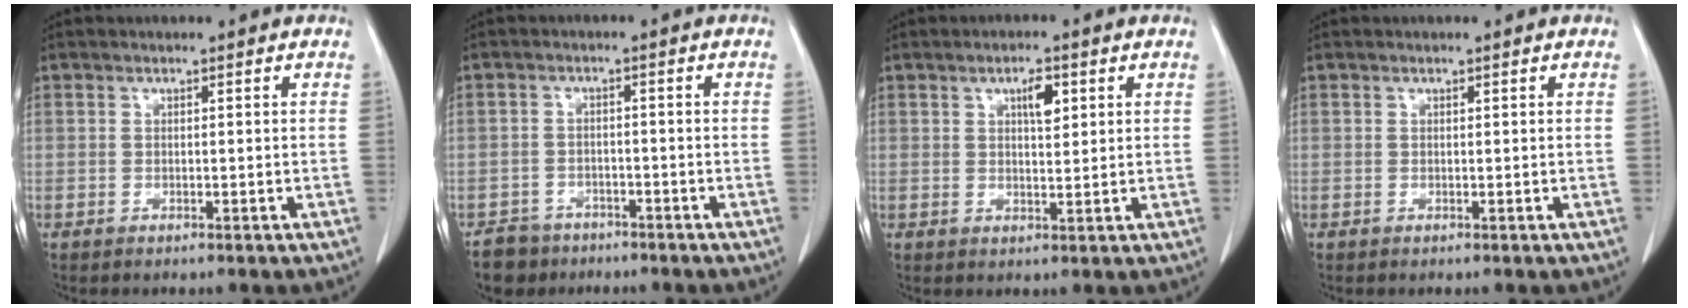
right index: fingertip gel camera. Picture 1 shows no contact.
{"total": 5.6, "force": [-4.2, 3.6, 0.9], "torque": [-0.023, 0.003, -0.070]}
{"total": 3.5, "force": [1.5, 1.1, 3.0], "torque": [-0.049, 0.000, 0.025]}
{"total": 0.0}